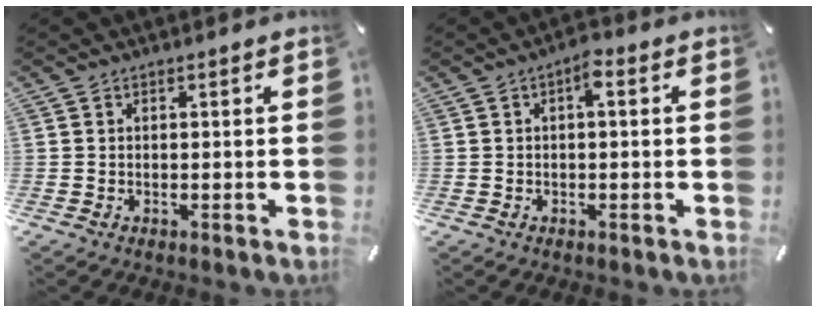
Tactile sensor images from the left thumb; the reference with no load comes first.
{"total": 3.0, "force": [0.3, 1.1, 2.8], "torque": [-0.049, 0.009, -0.001]}